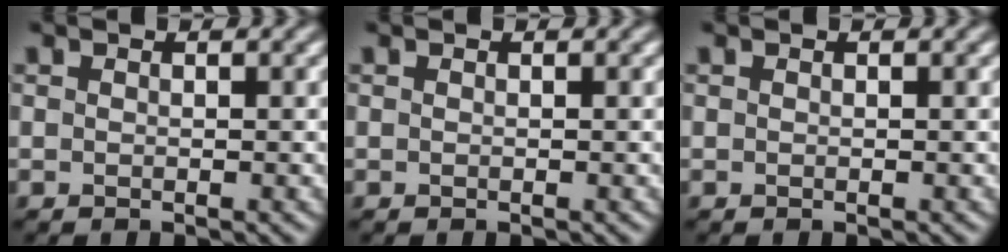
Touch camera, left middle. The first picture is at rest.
{"total": 0.0}
{"total": 0.0}